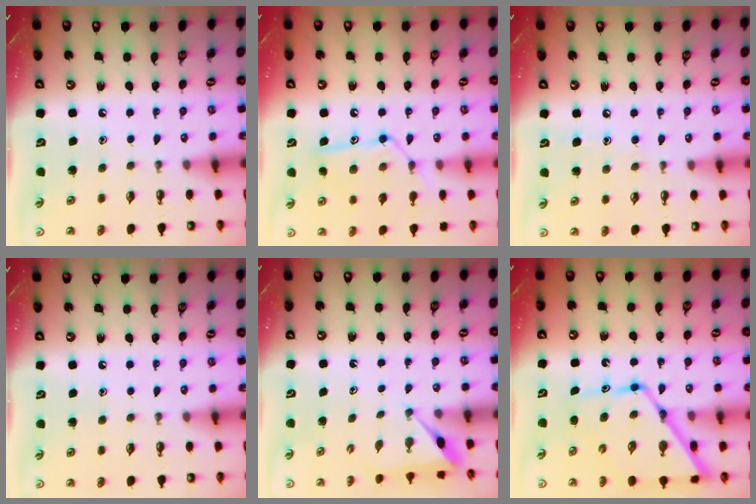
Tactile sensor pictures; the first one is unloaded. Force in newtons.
{"total": 13.7, "press": 13.7, "slide": 0.9}
{"total": 4.9, "press": 4.8, "slide": 0.6}
{"total": 0.0}
{"total": 3.3, "press": 3.3, "slide": 0.1}
{"total": 15.6, "press": 15.5, "slide": 1.2}